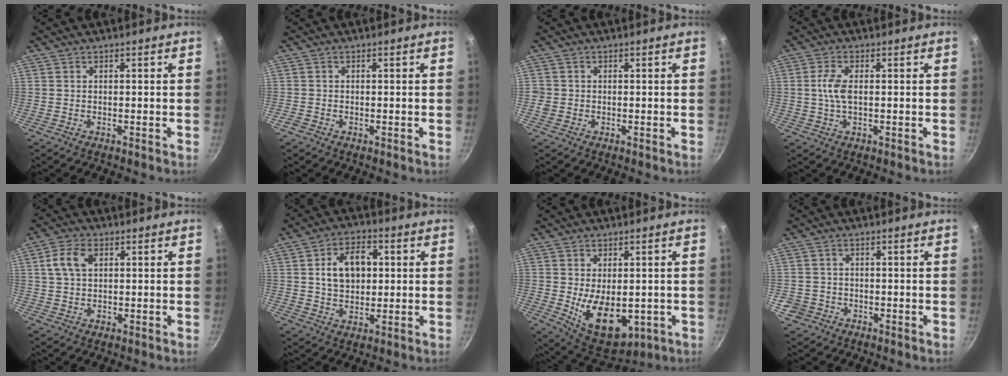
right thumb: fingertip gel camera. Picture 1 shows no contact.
{"total": 0.9, "force": [-0.5, 0.7, 0.3], "torque": [-0.003, 0.001, -0.012]}
{"total": 1.8, "force": [-0.3, 1.7, 0.4], "torque": [-0.002, 0.005, -0.007]}
{"total": 4.4, "force": [0.2, 2.1, 3.9], "torque": [-0.092, 0.003, 0.002]}
{"total": 6.1, "force": [1.7, 4.0, 4.2], "torque": [-0.081, 0.006, 0.033]}
{"total": 10.2, "force": [1.8, 6.8, 7.3], "torque": [-0.100, 0.004, 0.031]}
{"total": 12.7, "force": [-2.4, 7.5, 10.0], "torque": [-0.134, -0.013, -0.013]}
{"total": 2.9, "force": [-1.2, 2.6, 0.1], "torque": [0.014, 0.011, -0.024]}